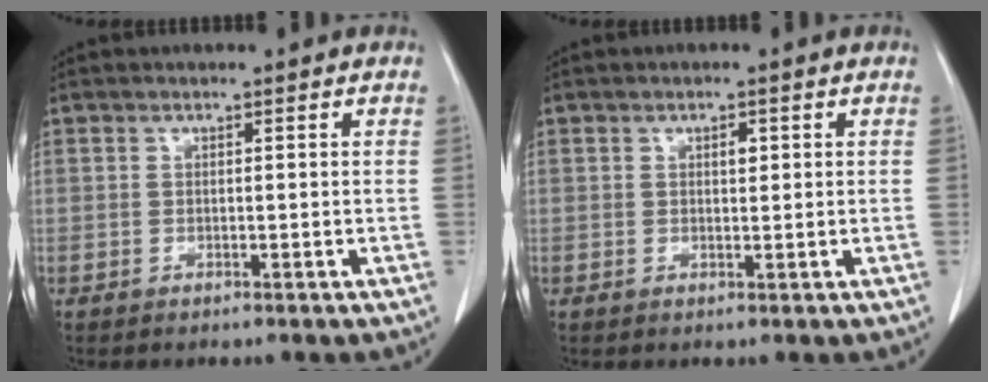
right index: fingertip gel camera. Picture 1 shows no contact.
{"total": 1.3, "force": [0.5, 0.6, 1.0], "torque": [-0.013, 0.001, 0.006]}